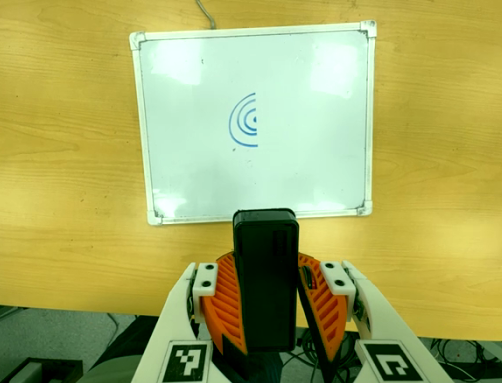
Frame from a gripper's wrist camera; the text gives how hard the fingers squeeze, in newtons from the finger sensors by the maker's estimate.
{"total": 8.8, "left": 8.9, "right": 8.8}